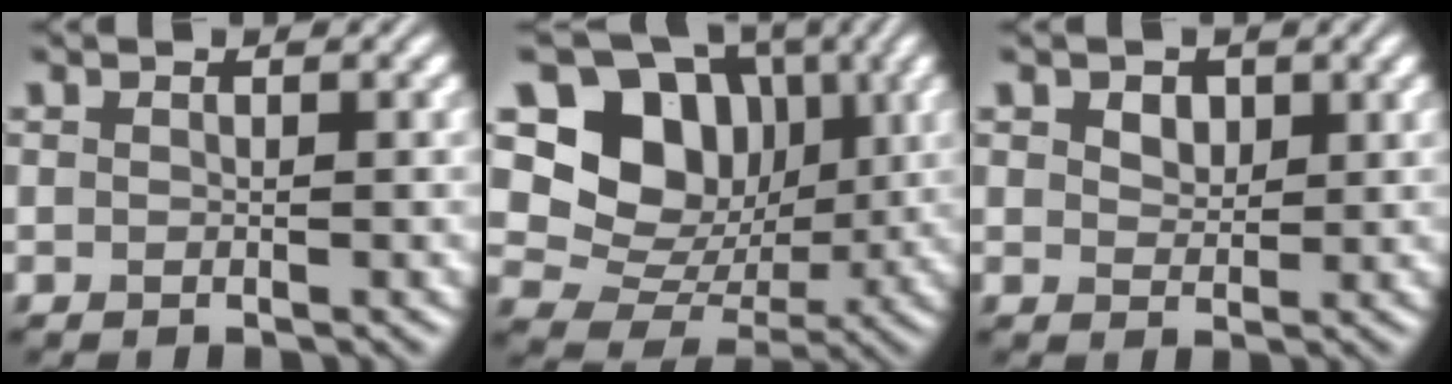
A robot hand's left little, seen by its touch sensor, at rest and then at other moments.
{"total": 11.2, "force": [3.2, 8.9, 5.9], "torque": [-0.101, 0.006, 0.041]}
{"total": 2.1, "force": [1.1, 1.4, 1.1], "torque": [-0.023, 0.003, 0.012]}